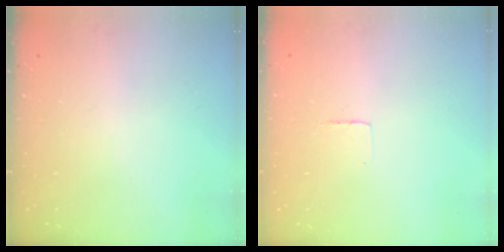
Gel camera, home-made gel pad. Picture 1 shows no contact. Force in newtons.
{"total": 2.3, "press": 2.3, "slide": 0.1}